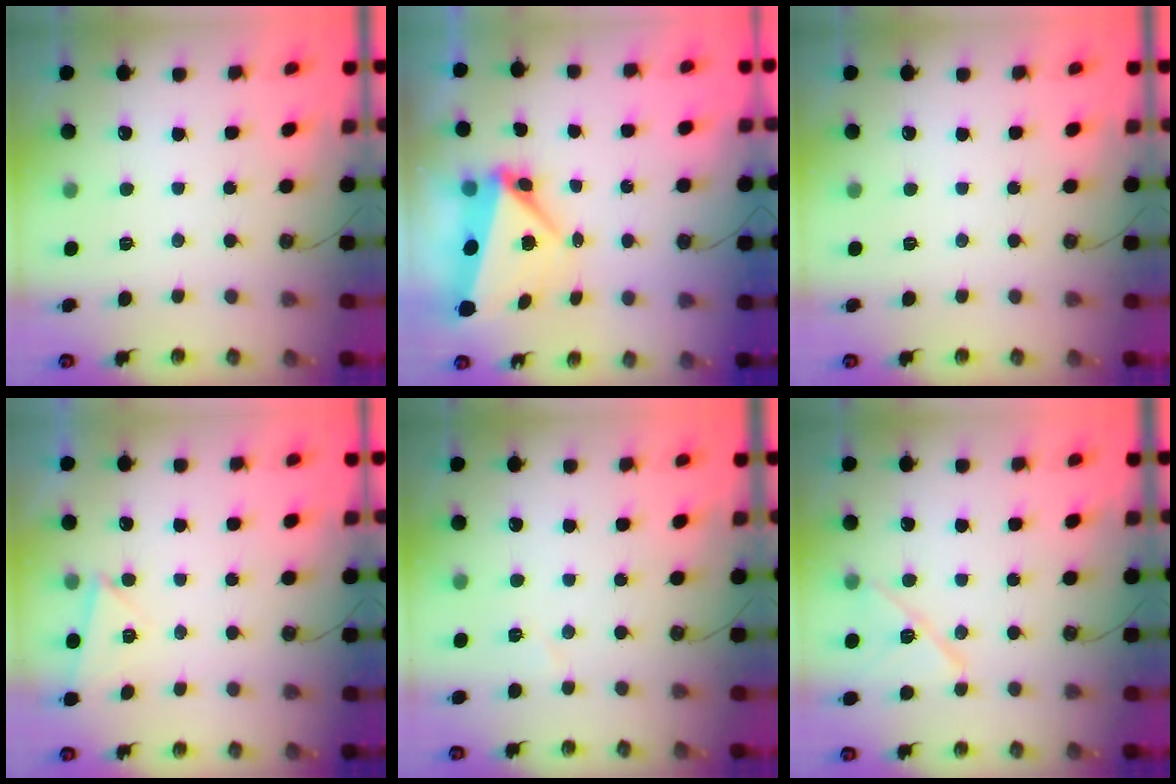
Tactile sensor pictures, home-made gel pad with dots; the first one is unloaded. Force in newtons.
{"total": 6.5, "press": 6.4, "slide": 1.1}
{"total": 0.0}
{"total": 2.7, "press": 2.4, "slide": 1.2}
{"total": 3.4, "press": 2.9, "slide": 1.8}
{"total": 12.0, "press": 11.9, "slide": 0.9}